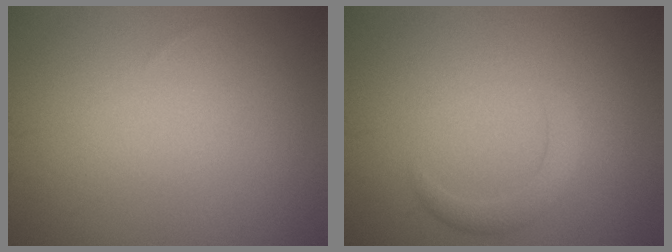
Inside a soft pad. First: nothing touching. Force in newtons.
{"total": 1.8, "press": 1.8, "slide": 0.2}